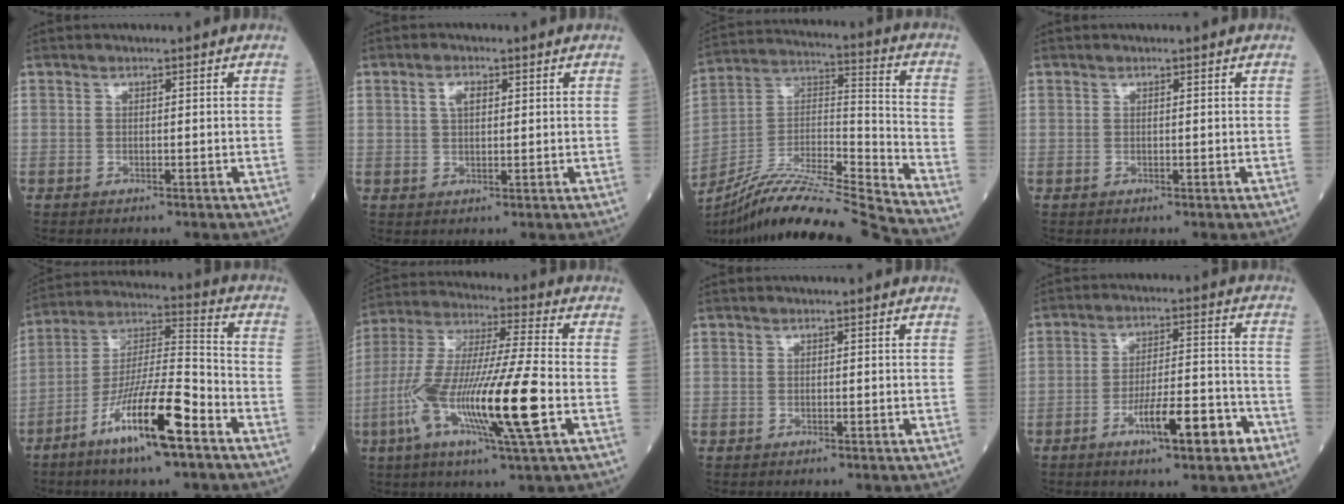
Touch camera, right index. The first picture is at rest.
{"total": 2.7, "force": [1.1, 1.3, 2.2], "torque": [-0.046, 0.003, 0.022]}
{"total": 21.6, "force": [-19.8, -1.6, 8.7], "torque": [-0.186, 0.000, -0.343]}
{"total": 0.0}
{"total": 15.3, "force": [-8.2, 1.6, 12.8], "torque": [-0.244, -0.013, -0.150]}
{"total": 18.6, "force": [-5.4, 0.5, 17.8], "torque": [-0.359, -0.018, -0.103]}
{"total": 0.0}
{"total": 10.2, "force": [-5.3, 1.8, 8.6], "torque": [-0.140, 0.008, -0.079]}